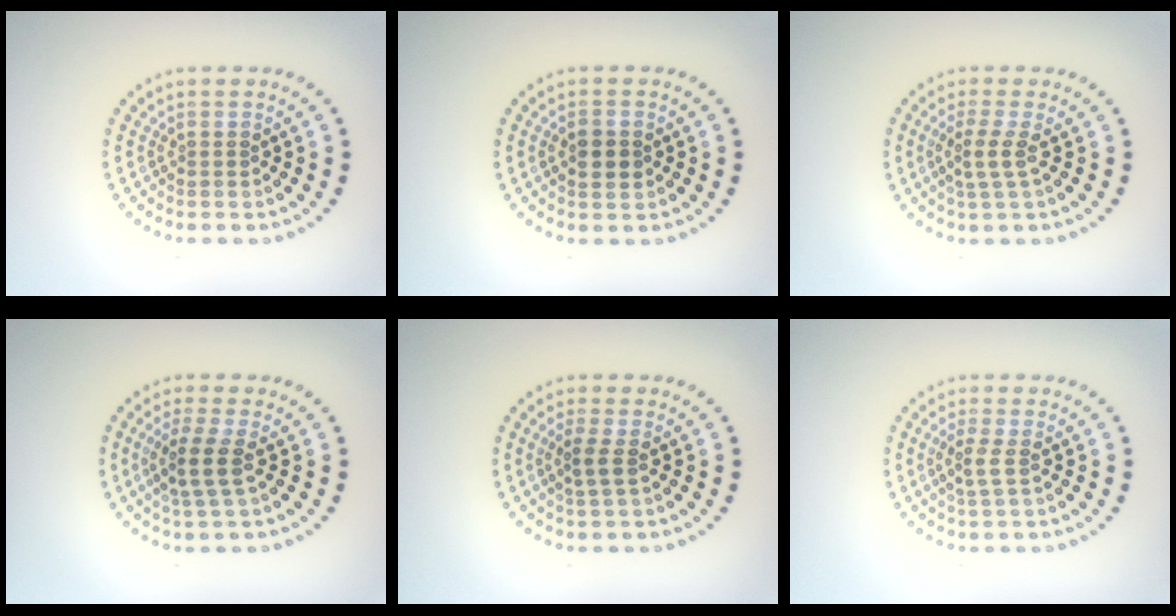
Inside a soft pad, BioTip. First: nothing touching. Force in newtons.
{"total": 1.9, "press": 1.9, "slide": 0.1}
{"total": 2.1, "press": 1.5, "slide": 1.4}
{"total": 2.7, "press": 2.1, "slide": 1.7}
{"total": 1.6, "press": 1.3, "slide": 1.0}
{"total": 1.6, "press": 1.4, "slide": 0.9}